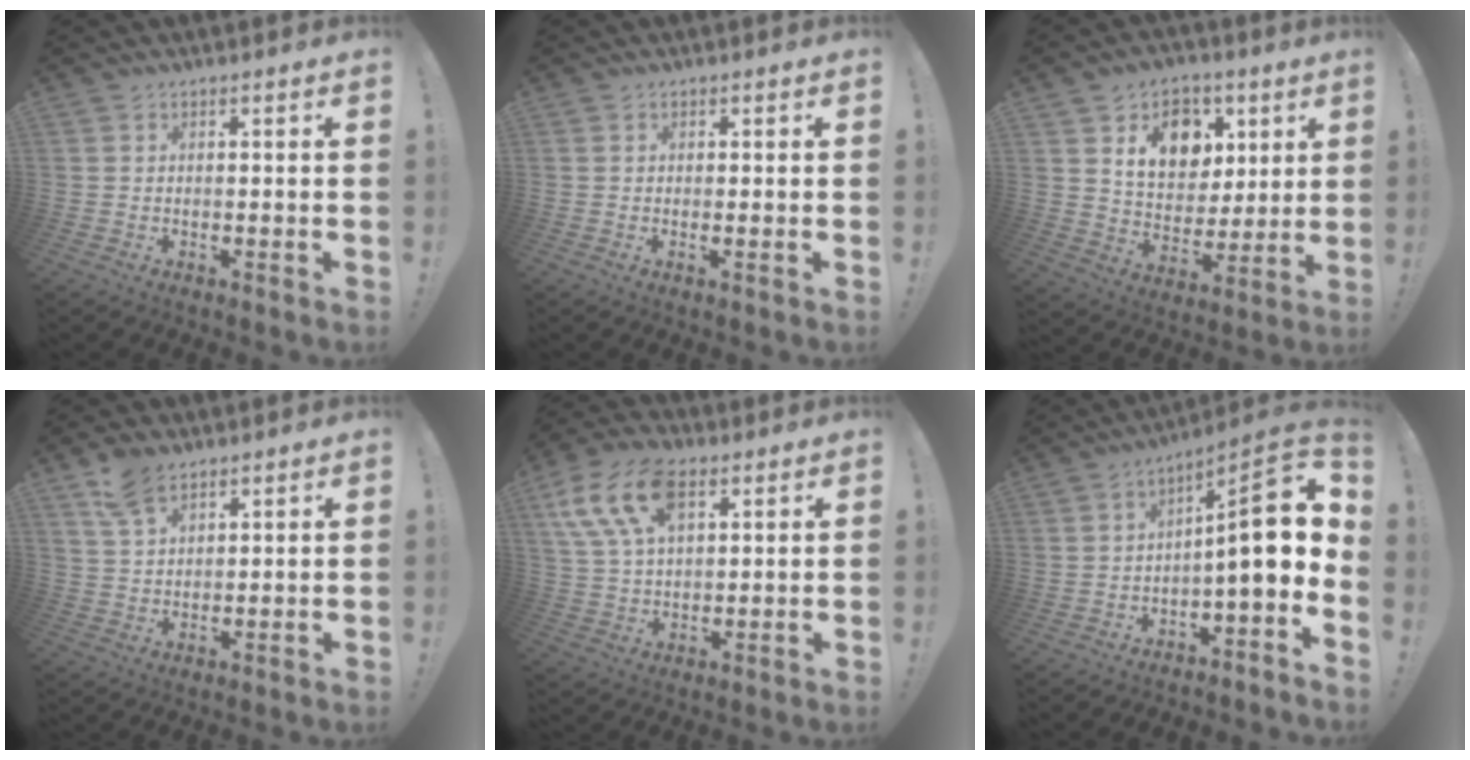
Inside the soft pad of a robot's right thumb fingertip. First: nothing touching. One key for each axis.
{"total": 1.0, "fx": 0.3, "fy": 0.0, "fz": 1.0, "tx": -0.013, "ty": -0.003, "tz": 0.003}
{"total": 15.0, "fx": 6.8, "fy": 11.0, "fz": 7.4, "tx": -0.107, "ty": -0.027, "tz": 0.131}
{"total": 7.6, "fx": 5.1, "fy": 3.6, "fz": 4.3, "tx": -0.079, "ty": -0.018, "tz": 0.098}
{"total": 15.9, "fx": 7.0, "fy": 9.2, "fz": 10.9, "tx": -0.218, "ty": -0.015, "tz": 0.128}
{"total": 14.4, "fx": 0.9, "fy": 3.6, "fz": 13.9, "tx": -0.208, "ty": 0.002, "tz": 0.012}